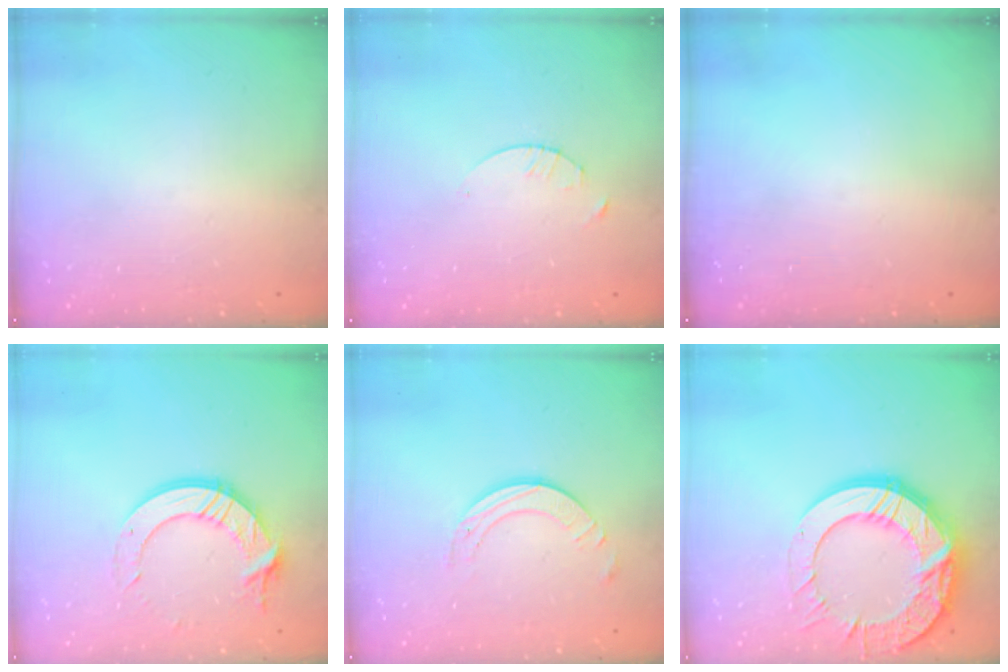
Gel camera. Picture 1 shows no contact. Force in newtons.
{"total": 1.7, "press": 1.6, "slide": 0.2}
{"total": 0.0}
{"total": 13.5, "press": 13.5, "slide": 1.4}
{"total": 5.8, "press": 5.8, "slide": 0.6}
{"total": 22.7, "press": 22.7, "slide": 1.8}